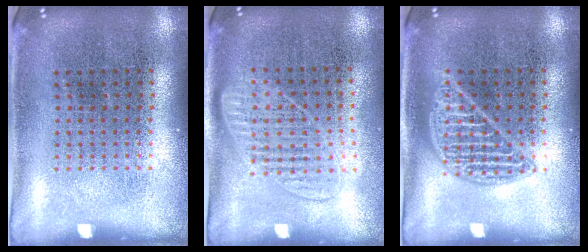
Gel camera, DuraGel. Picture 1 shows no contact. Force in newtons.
{"total": 1.3, "press": 1.2, "slide": 0.6}
{"total": 1.3, "press": 1.3, "slide": 0.1}